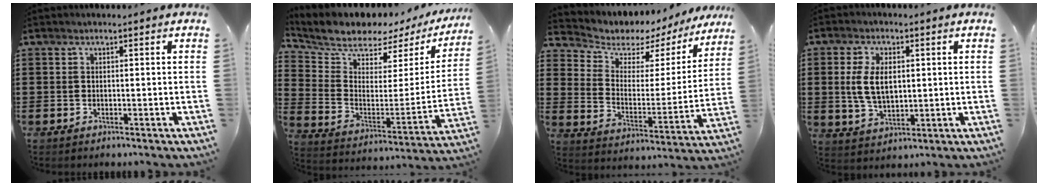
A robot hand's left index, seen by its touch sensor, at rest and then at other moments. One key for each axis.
{"total": 6.4, "fx": 5.8, "fy": 2.0, "fz": 1.6, "tx": -0.072, "ty": -0.051, "tz": 0.098}
{"total": 5.1, "fx": 4.3, "fy": 2.6, "fz": 1.0, "tx": -0.044, "ty": -0.039, "tz": 0.068}
{"total": 6.9, "fx": 1.0, "fy": 3.8, "fz": 5.7, "tx": -0.128, "ty": 0.003, "tz": 0.009}